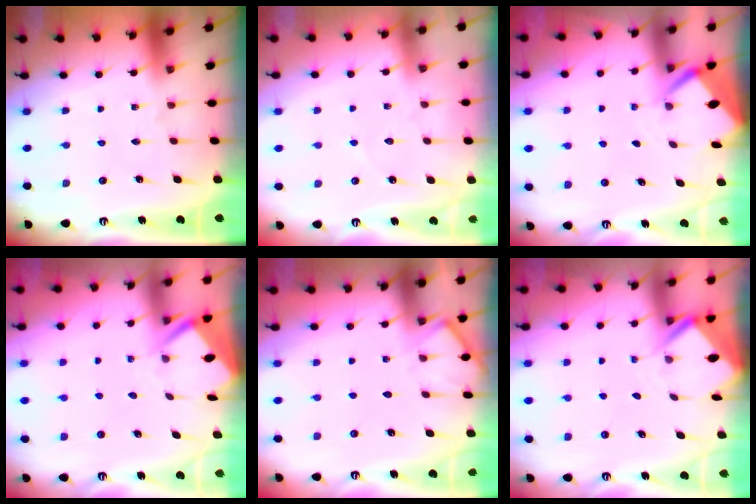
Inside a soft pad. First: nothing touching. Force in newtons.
{"total": 2.0, "press": 2.0, "slide": 0.2}
{"total": 2.7, "press": 2.7, "slide": 0.3}
{"total": 3.5, "press": 3.4, "slide": 0.3}
{"total": 4.7, "press": 4.7, "slide": 0.6}
{"total": 2.4, "press": 2.4, "slide": 0.1}